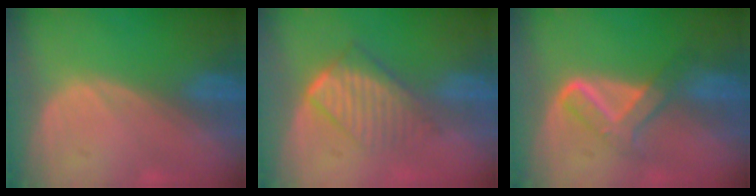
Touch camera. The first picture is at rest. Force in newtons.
{"total": 7.0, "press": 6.0, "slide": 3.6}
{"total": 5.2, "press": 5.2, "slide": 0.5}